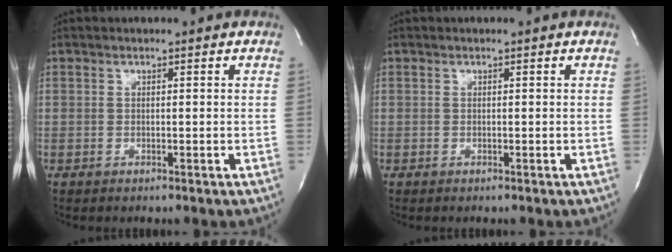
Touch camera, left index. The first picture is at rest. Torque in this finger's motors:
{"motor_torque": [0.00, 0.00, -0.03, -0.01]}